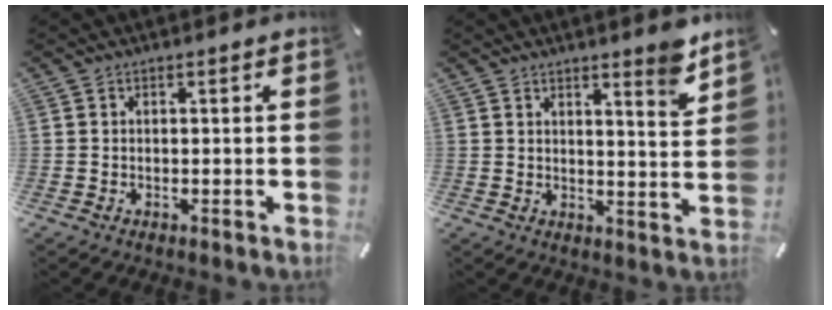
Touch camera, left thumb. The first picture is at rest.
{"total": 6.3, "force": [5.4, 0.4, 3.2], "torque": [-0.045, -0.045, 0.090]}